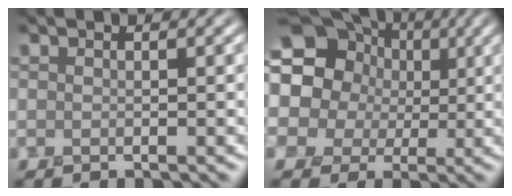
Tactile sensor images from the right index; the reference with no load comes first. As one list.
[{"total": 17.3, "force": [5.6, 14.5, 7.6], "torque": [-0.161, 0.037, 0.064]}]